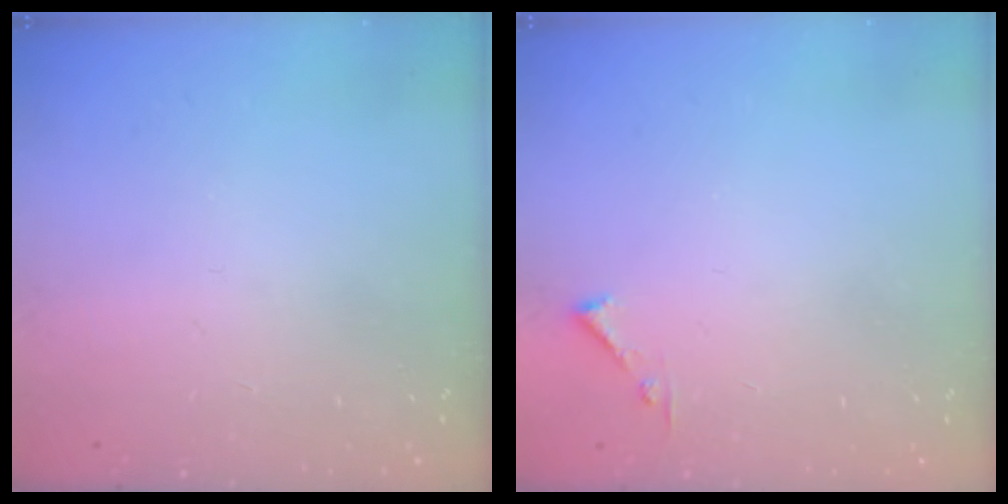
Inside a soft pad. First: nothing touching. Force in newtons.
{"total": 3.6, "press": 3.6, "slide": 0.4}